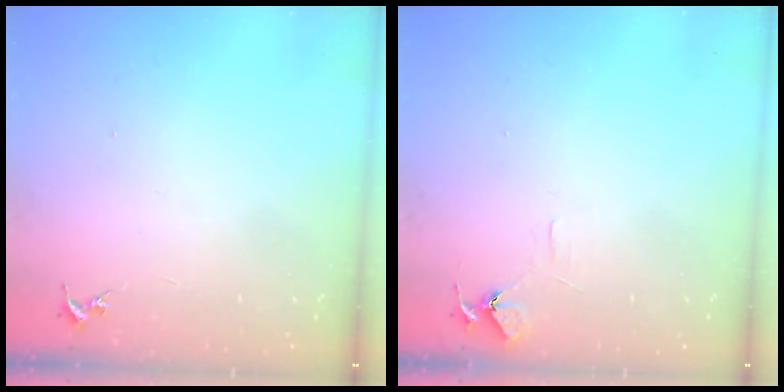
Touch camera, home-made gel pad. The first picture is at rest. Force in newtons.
{"total": 5.8, "press": 5.8, "slide": 0.6}